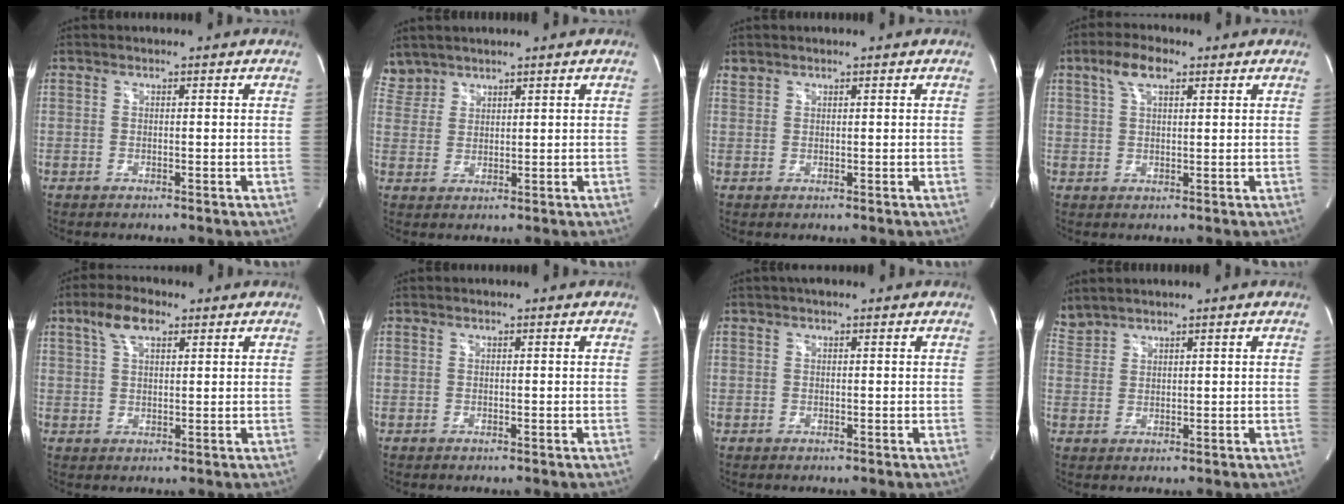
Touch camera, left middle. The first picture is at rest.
{"total": 3.7, "force": [3.4, 1.4, -0.4], "torque": [0.006, 0.013, 0.076]}
{"total": 0.9, "force": [0.9, 0.3, 0.0], "torque": [-0.002, 0.007, 0.019]}
{"total": 4.8, "force": [2.7, 1.9, 3.6], "torque": [-0.077, 0.016, 0.052]}
{"total": 5.3, "force": [3.0, 2.2, 3.7], "torque": [-0.080, 0.016, 0.057]}
{"total": 0.0}
{"total": 1.2, "force": [0.7, 0.8, 0.6], "torque": [-0.011, 0.011, 0.009]}
{"total": 2.9, "force": [2.9, 0.1, 0.2], "torque": [-0.017, 0.018, 0.068]}